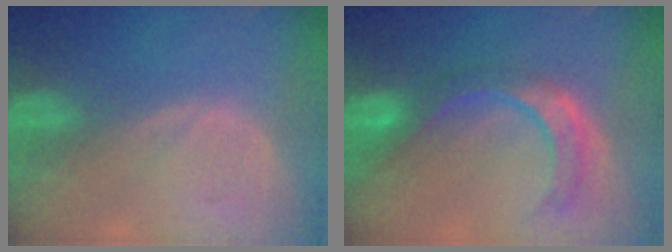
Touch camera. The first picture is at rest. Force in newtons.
{"total": 8.4, "press": 7.2, "slide": 4.4}